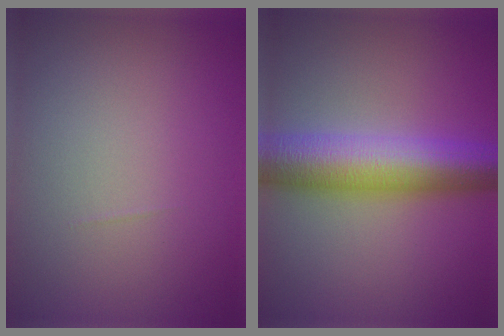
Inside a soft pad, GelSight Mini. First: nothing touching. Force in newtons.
{"total": 8.9, "press": 8.9, "slide": 0.1}